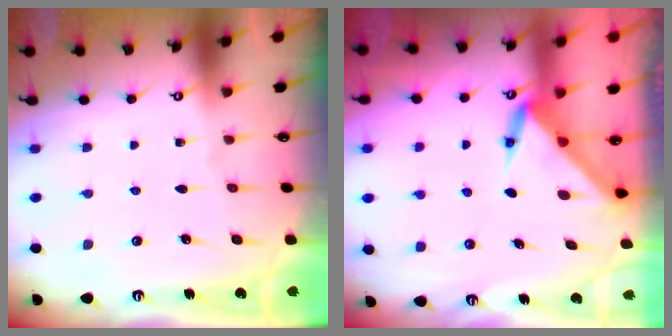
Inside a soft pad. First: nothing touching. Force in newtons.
{"total": 3.5, "press": 3.5, "slide": 0.1}